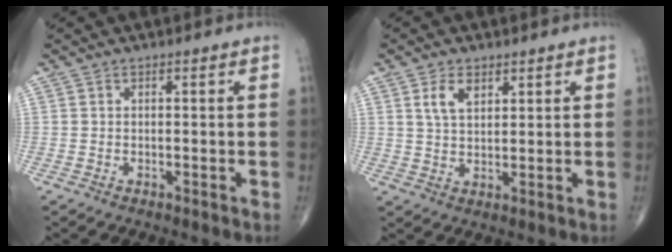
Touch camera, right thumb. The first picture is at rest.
{"total": 4.7, "force": [2.4, 2.6, 3.1], "torque": [-0.050, -0.011, 0.047]}